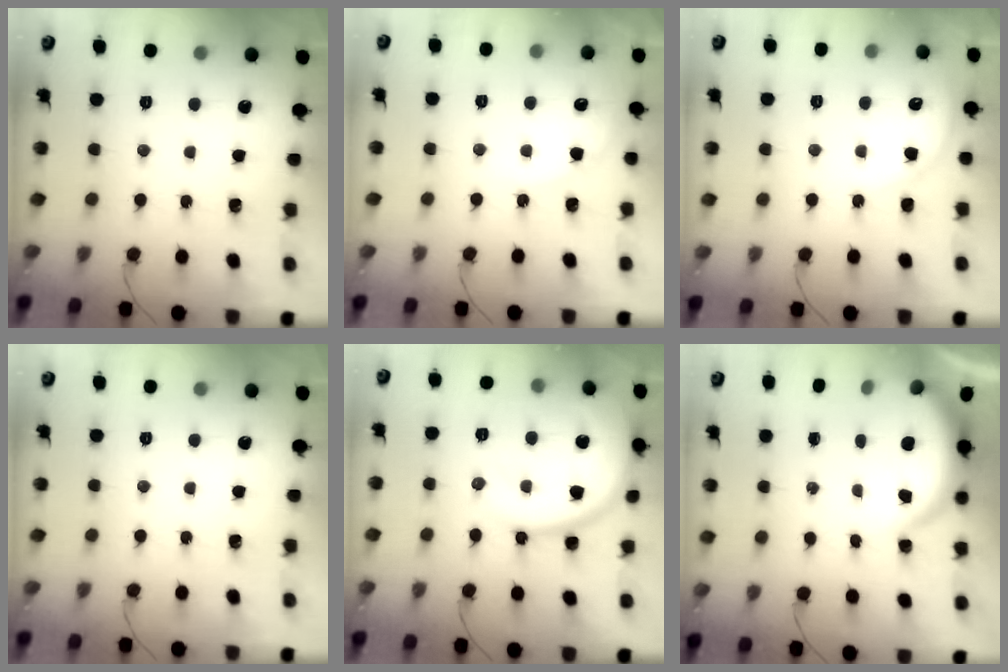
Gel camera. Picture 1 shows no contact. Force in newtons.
{"total": 4.8, "press": 4.8, "slide": 0.5}
{"total": 5.7, "press": 5.7, "slide": 0.6}
{"total": 0.0}
{"total": 16.4, "press": 16.3, "slide": 1.8}
{"total": 3.8, "press": 3.8, "slide": 0.3}